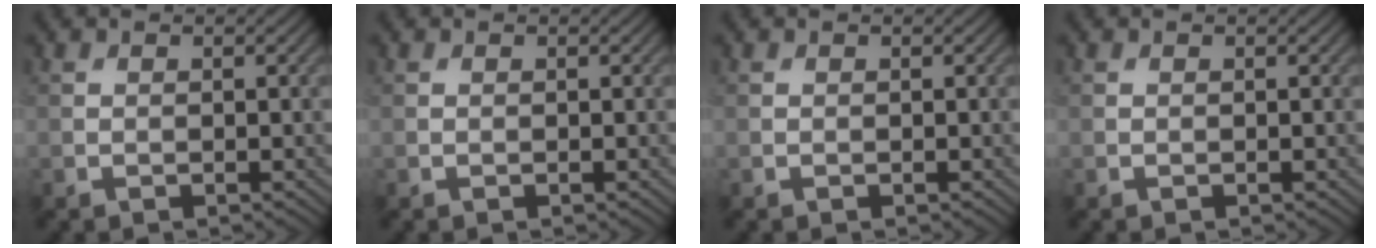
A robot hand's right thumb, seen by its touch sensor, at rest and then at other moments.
{"total": 0.0}
{"total": 0.0}
{"total": 0.0}